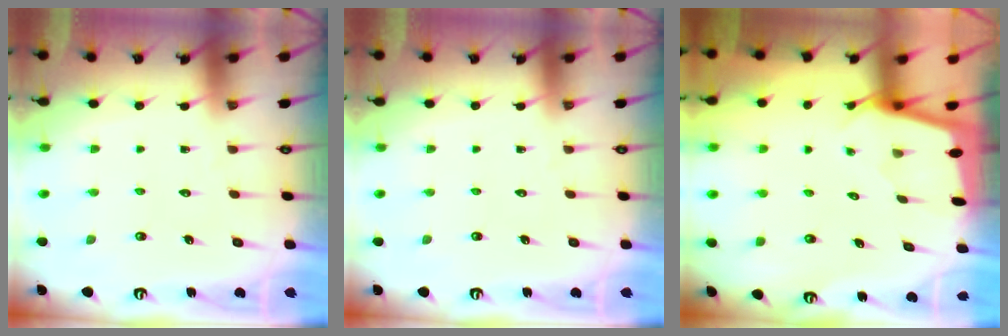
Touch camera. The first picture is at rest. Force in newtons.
{"total": 0.0}
{"total": 1.7, "press": 1.6, "slide": 0.2}